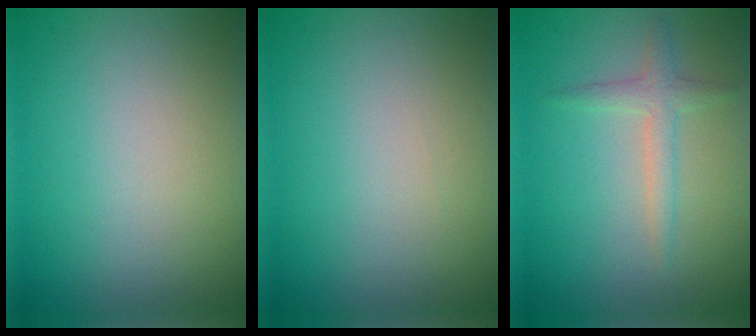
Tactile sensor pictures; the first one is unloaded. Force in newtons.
{"total": 0.0}
{"total": 2.0, "press": 2.0, "slide": 0.1}